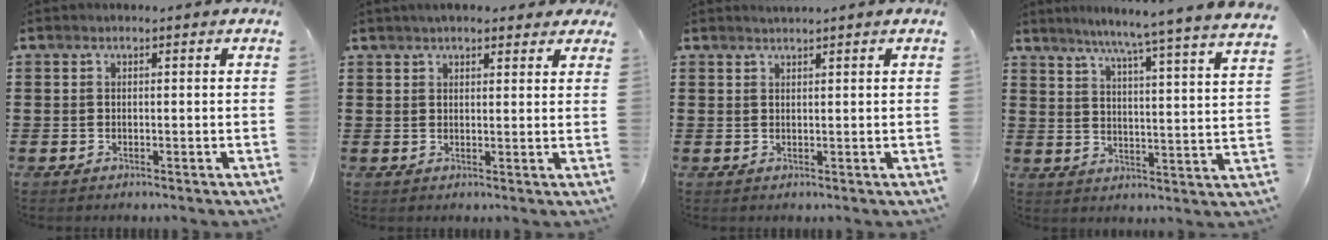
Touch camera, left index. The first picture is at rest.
{"total": 3.4, "force": [2.9, 1.0, 1.5], "torque": [-0.037, 0.005, 0.053]}
{"total": 0.9, "force": [0.9, -0.2, 0.2], "torque": [-0.003, -0.001, 0.018]}
{"total": 5.9, "force": [5.0, -1.7, 2.6], "torque": [-0.072, -0.047, 0.077]}